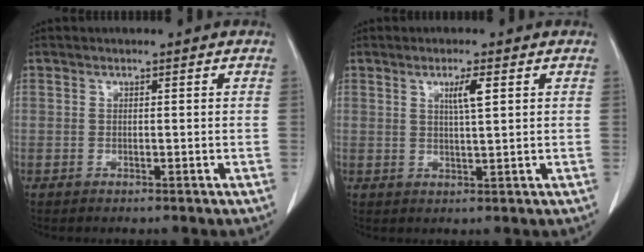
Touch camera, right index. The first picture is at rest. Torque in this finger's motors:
{"motor_torque": [0.08, -0.01, 0.07, 0.03]}